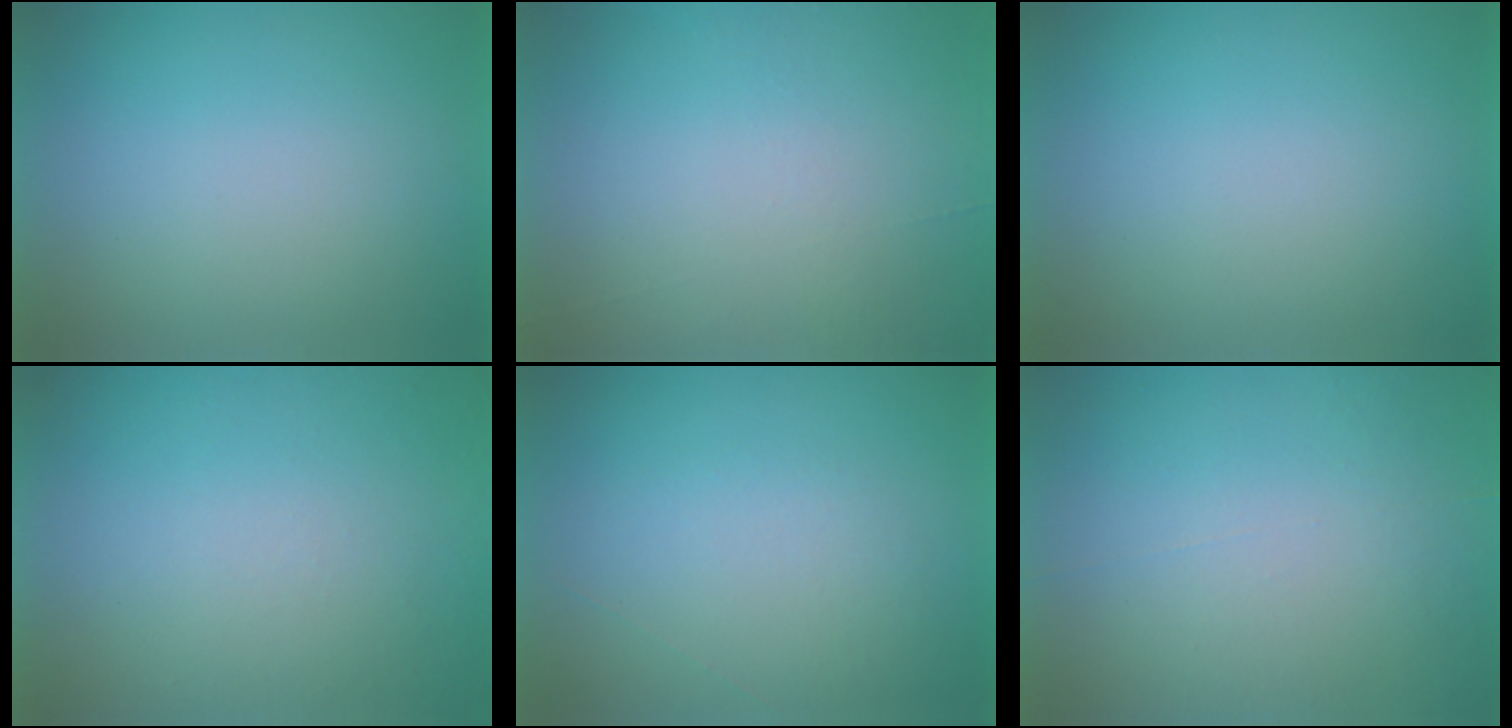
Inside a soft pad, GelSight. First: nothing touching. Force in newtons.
{"total": 4.5}
{"total": 0.0}
{"total": 6.0}
{"total": 1.0}
{"total": 7.0}